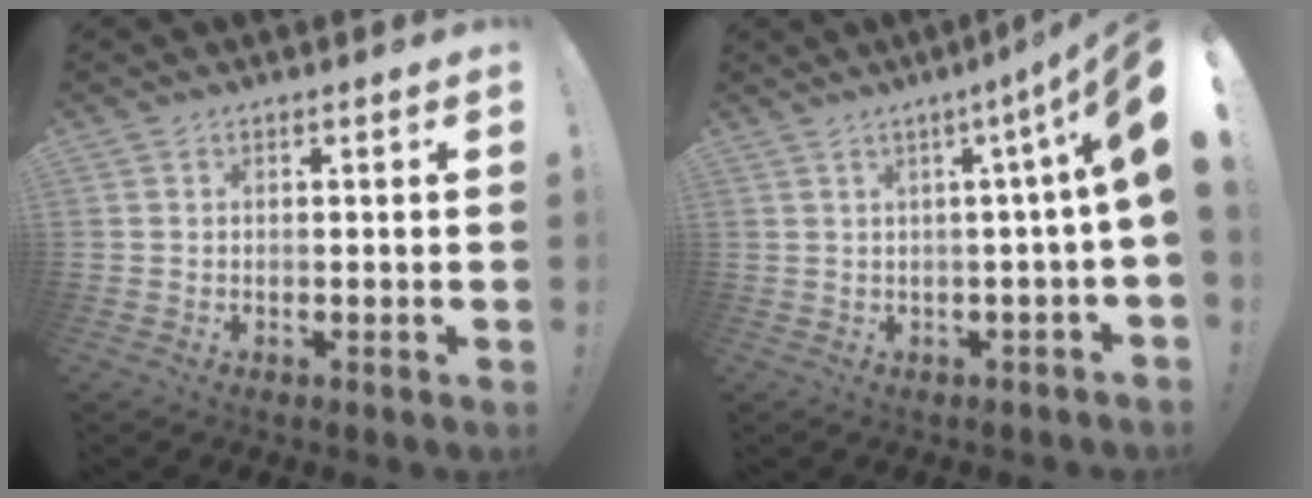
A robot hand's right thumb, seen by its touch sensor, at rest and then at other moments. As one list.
[{"total": 6.7, "force": [0.6, -0.6, 6.7], "torque": [-0.090, -0.022, 0.004]}]